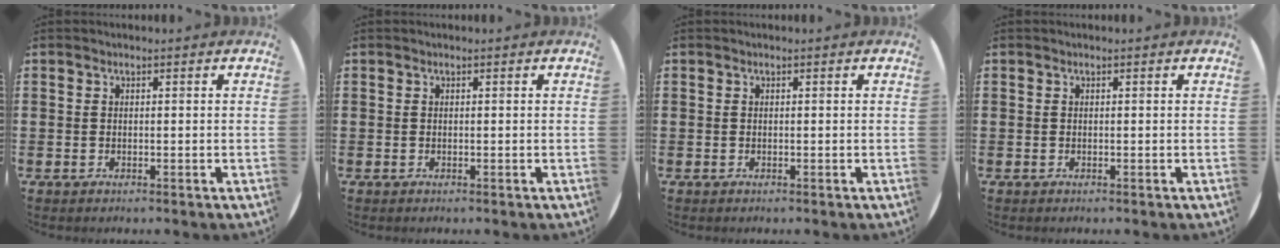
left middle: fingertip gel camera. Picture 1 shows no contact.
{"total": 0.0}
{"total": 0.0}
{"total": 0.0}